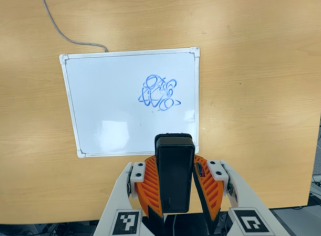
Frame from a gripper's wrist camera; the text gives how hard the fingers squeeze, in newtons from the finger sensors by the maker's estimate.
{"total": 9.1, "left": 7.7, "right": 10.5}